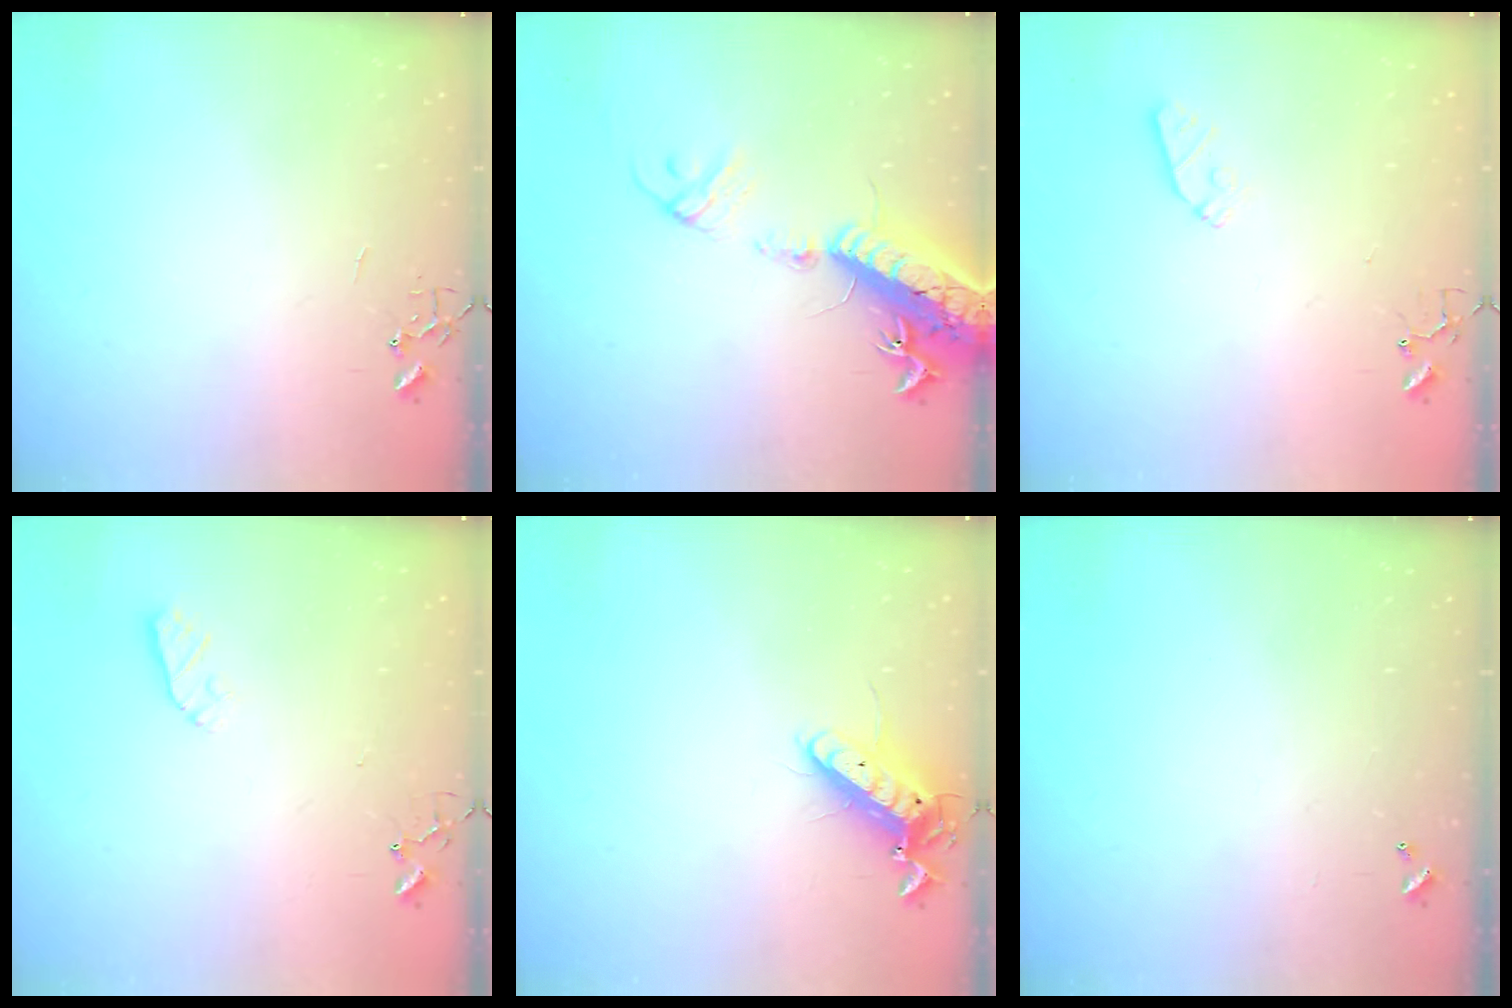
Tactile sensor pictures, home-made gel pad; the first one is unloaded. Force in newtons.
{"total": 22.7, "press": 22.1, "slide": 4.9}
{"total": 6.2, "press": 6.2, "slide": 0.9}
{"total": 4.4, "press": 4.4, "slide": 0.6}
{"total": 11.9, "press": 11.7, "slide": 2.2}
{"total": 0.0}